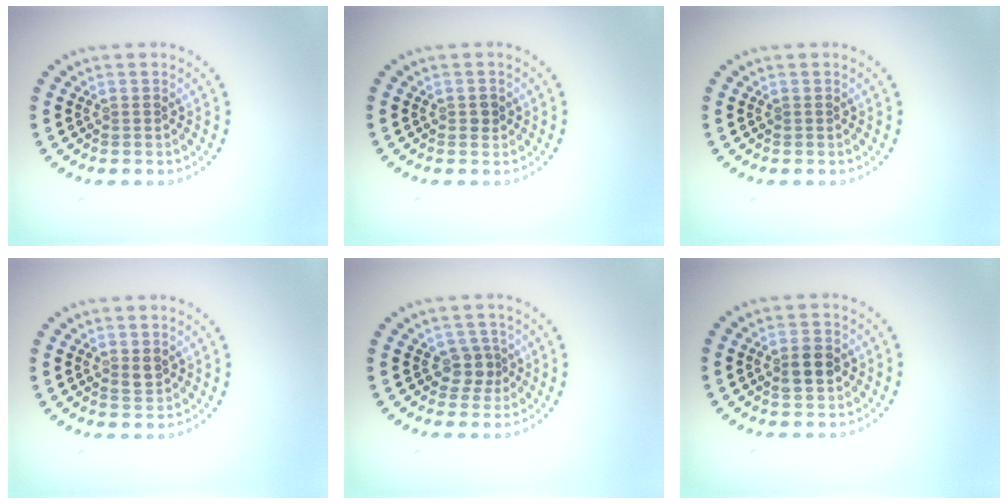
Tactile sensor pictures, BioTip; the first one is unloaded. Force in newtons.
{"total": 0.9, "press": 0.9, "slide": 0.2}
{"total": 0.0}
{"total": 1.4, "press": 1.4, "slide": 0.3}
{"total": 2.1, "press": 1.8, "slide": 1.1}
{"total": 2.5, "press": 2.5, "slide": 0.2}